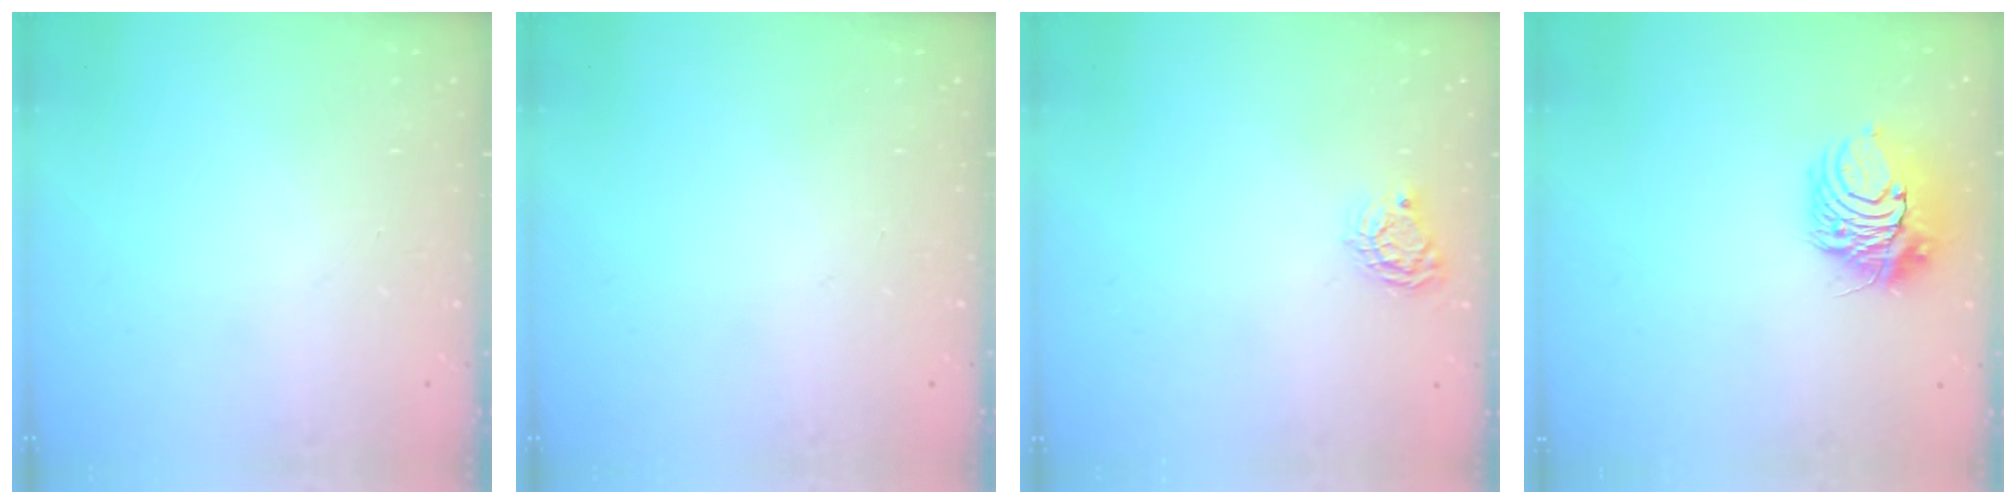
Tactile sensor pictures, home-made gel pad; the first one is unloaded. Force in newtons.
{"total": 0.0}
{"total": 5.6, "press": 5.6, "slide": 0.5}
{"total": 9.5, "press": 9.4, "slide": 1.1}